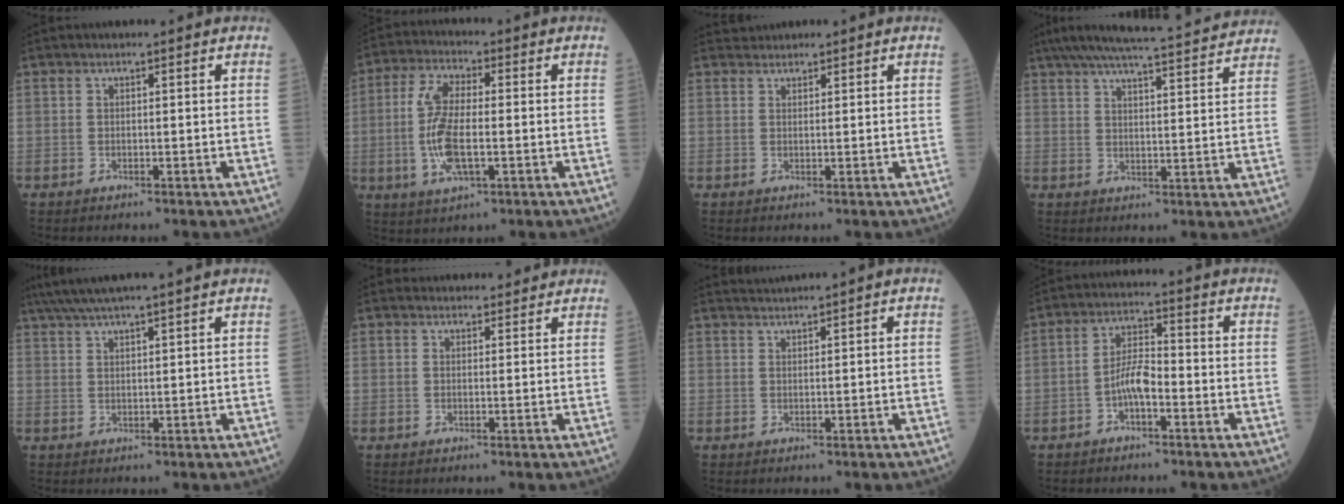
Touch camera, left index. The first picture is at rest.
{"total": 9.5, "force": [-1.4, 3.0, 8.9], "torque": [-0.196, -0.005, -0.028]}
{"total": 1.4, "force": [1.3, 0.4, -0.3], "torque": [-0.004, 0.013, 0.025]}
{"total": 20.0, "force": [18.5, 0.5, 7.8], "torque": [-0.129, 0.014, 0.242]}
{"total": 8.2, "force": [6.9, -1.1, 4.3], "torque": [-0.074, 0.029, 0.110]}
{"total": 4.2, "force": [3.9, 1.5, 0.4], "torque": [0.001, 0.012, 0.047]}
{"total": 1.4, "force": [1.3, -0.7, -0.1], "torque": [-0.002, 0.008, 0.032]}
{"total": 4.6, "force": [-2.1, 1.3, 3.9], "torque": [-0.079, 0.008, -0.041]}